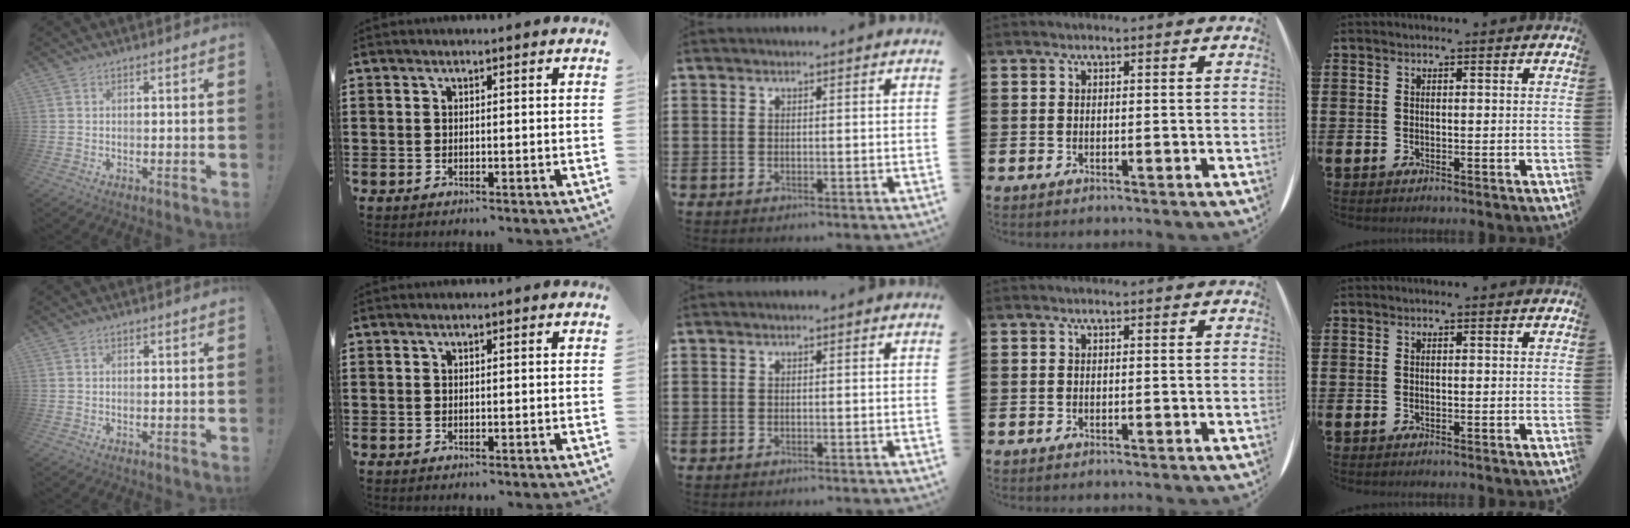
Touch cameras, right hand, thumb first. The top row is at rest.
{}